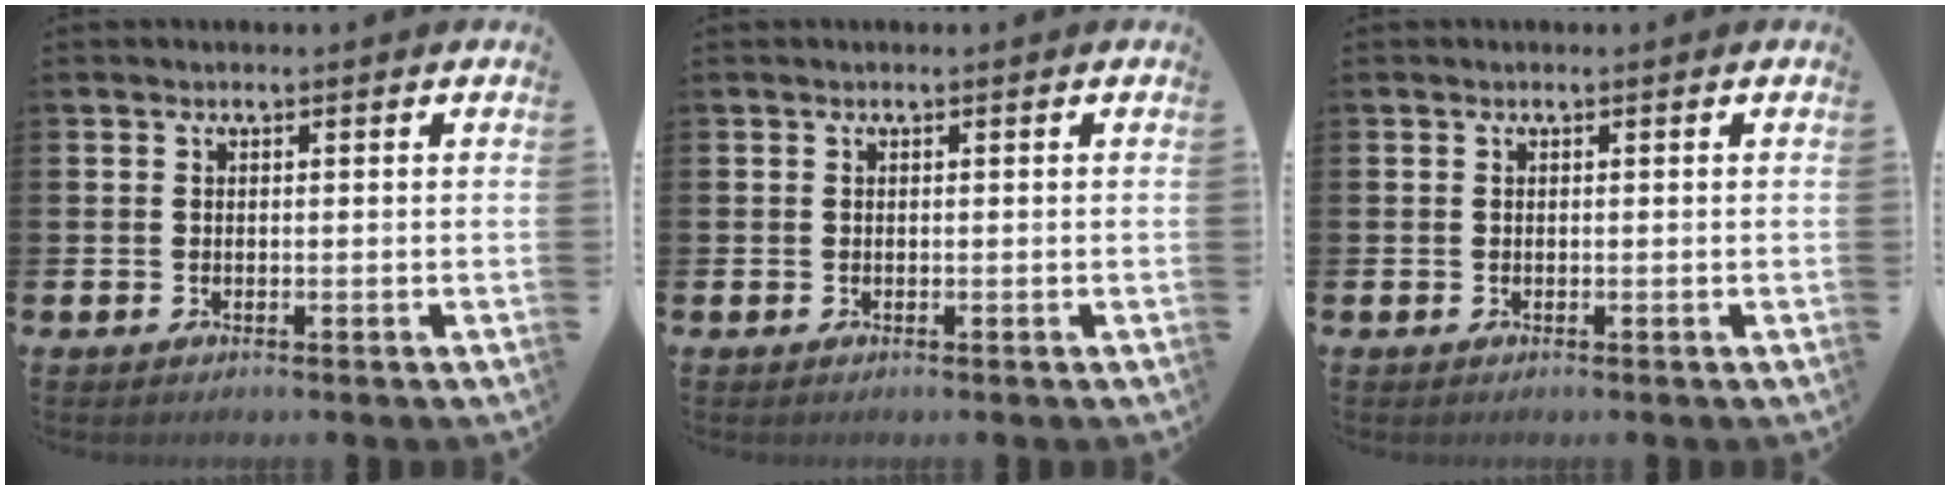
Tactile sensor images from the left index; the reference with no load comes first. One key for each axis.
{"total": 0.0}
{"total": 0.0}